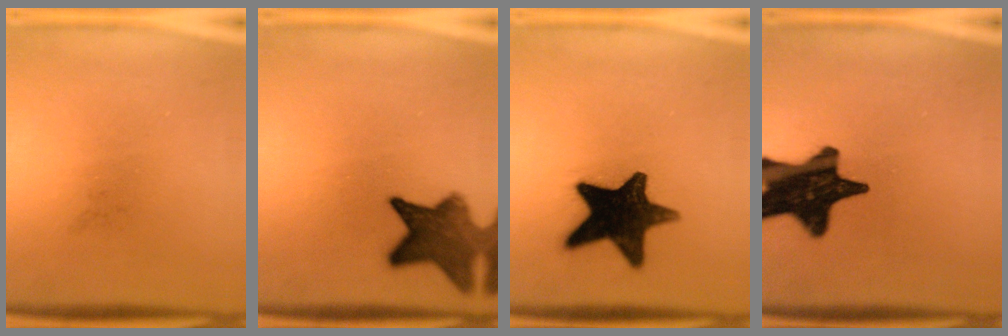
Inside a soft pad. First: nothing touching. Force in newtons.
{"total": 9.7}
{"total": 16.9}
{"total": 18.9}